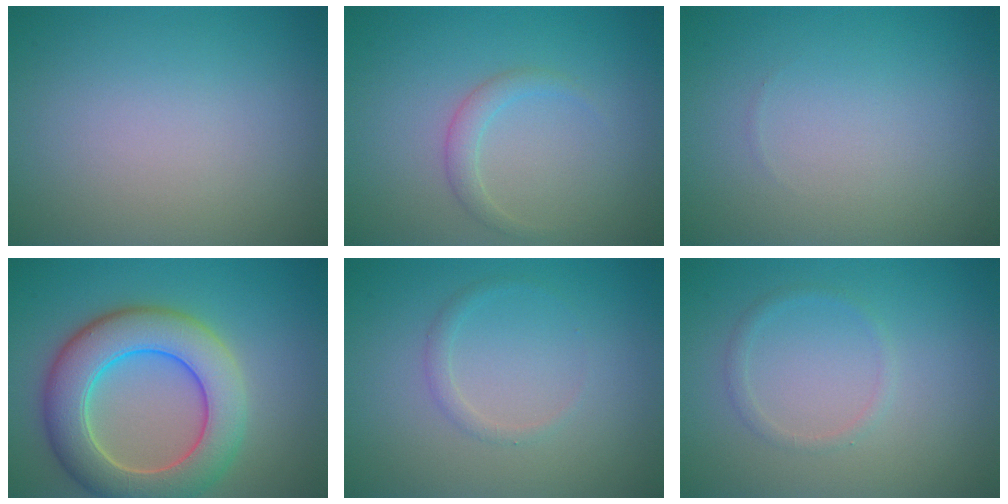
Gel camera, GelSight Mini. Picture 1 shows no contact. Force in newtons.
{"total": 1.5, "press": 1.5, "slide": 0.0}
{"total": 0.0}
{"total": 8.5, "press": 8.4, "slide": 0.6}
{"total": 1.0, "press": 1.0, "slide": 0.0}
{"total": 1.0, "press": 1.0, "slide": 0.1}